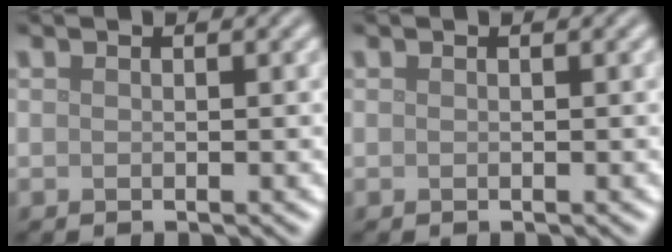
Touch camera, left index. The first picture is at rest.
{"total": 0.0}